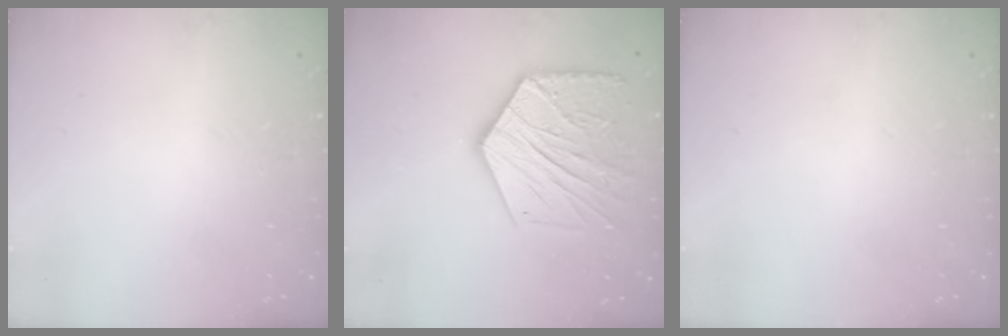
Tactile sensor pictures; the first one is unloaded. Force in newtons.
{"total": 17.7, "press": 17.6, "slide": 1.4}
{"total": 0.0}